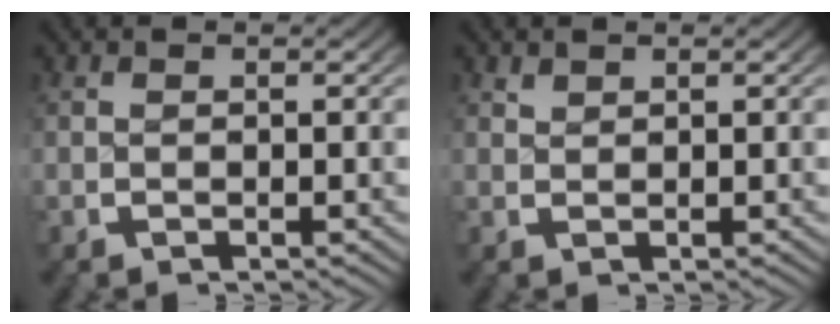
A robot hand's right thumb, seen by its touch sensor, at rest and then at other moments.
{"total": 0.8, "force": [0.8, 0.1, -0.1], "torque": [0.005, -0.002, 0.021]}